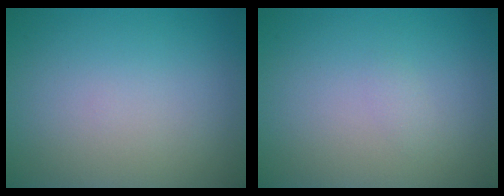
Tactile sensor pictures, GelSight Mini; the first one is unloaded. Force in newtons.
{"total": 0.6, "press": 0.6, "slide": 0.0}